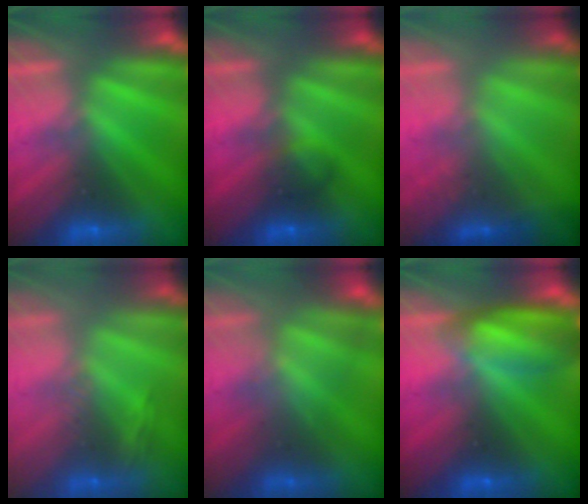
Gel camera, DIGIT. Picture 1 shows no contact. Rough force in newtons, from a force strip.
{"total": 2.2}
{"total": 1.4}
{"total": 2.8}
{"total": 3.6}
{"total": 5.6}